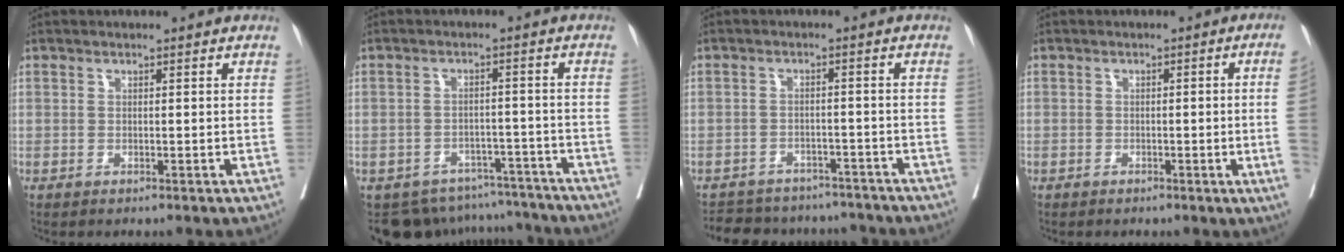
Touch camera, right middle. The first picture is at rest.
{"total": 11.6, "force": [-10.2, 5.3, 1.1], "torque": [-0.013, 0.028, -0.124]}
{"total": 12.5, "force": [-11.3, 4.9, 2.4], "torque": [-0.044, 0.018, -0.139]}
{"total": 5.2, "force": [-0.9, -1.3, 4.9], "torque": [-0.057, -0.006, -0.013]}